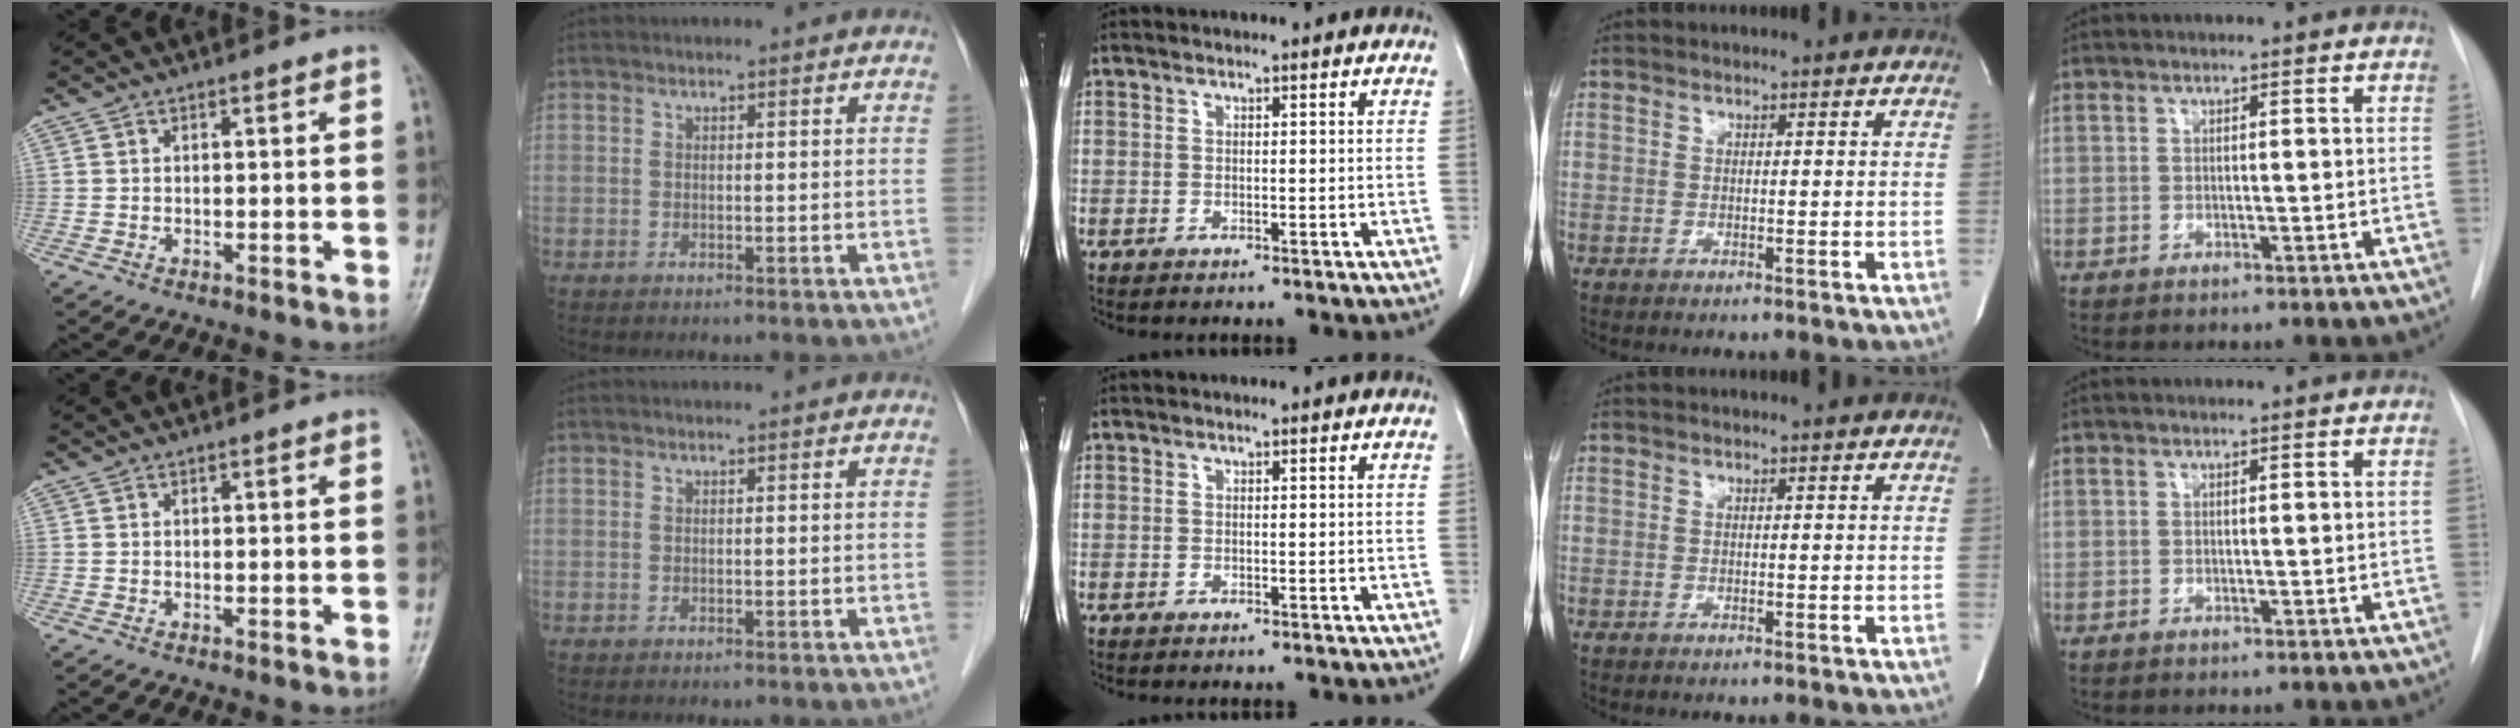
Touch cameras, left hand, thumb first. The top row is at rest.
{}